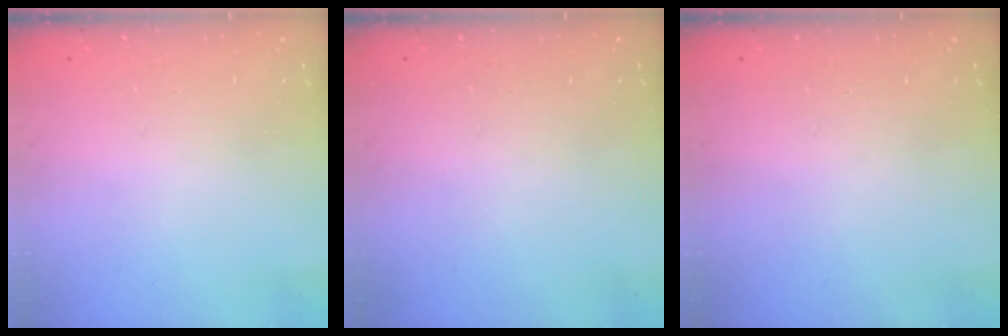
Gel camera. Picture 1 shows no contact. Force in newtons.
{"total": 0.0}
{"total": 0.0}